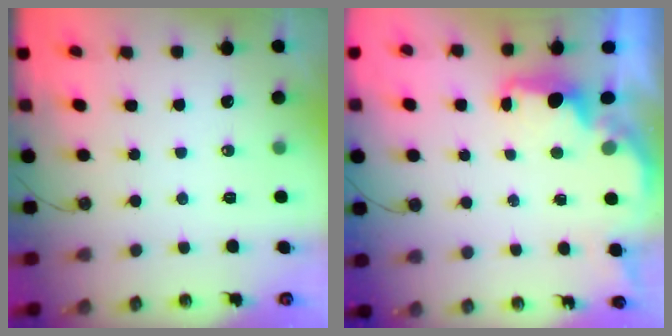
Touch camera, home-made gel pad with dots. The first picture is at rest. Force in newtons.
{"total": 1.8, "press": 1.6, "slide": 0.8}